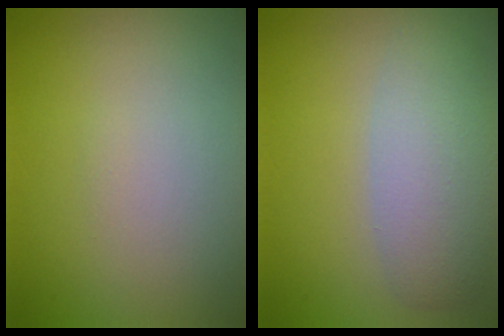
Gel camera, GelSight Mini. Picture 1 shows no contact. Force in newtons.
{"total": 4.6, "press": 4.6, "slide": 0.2}